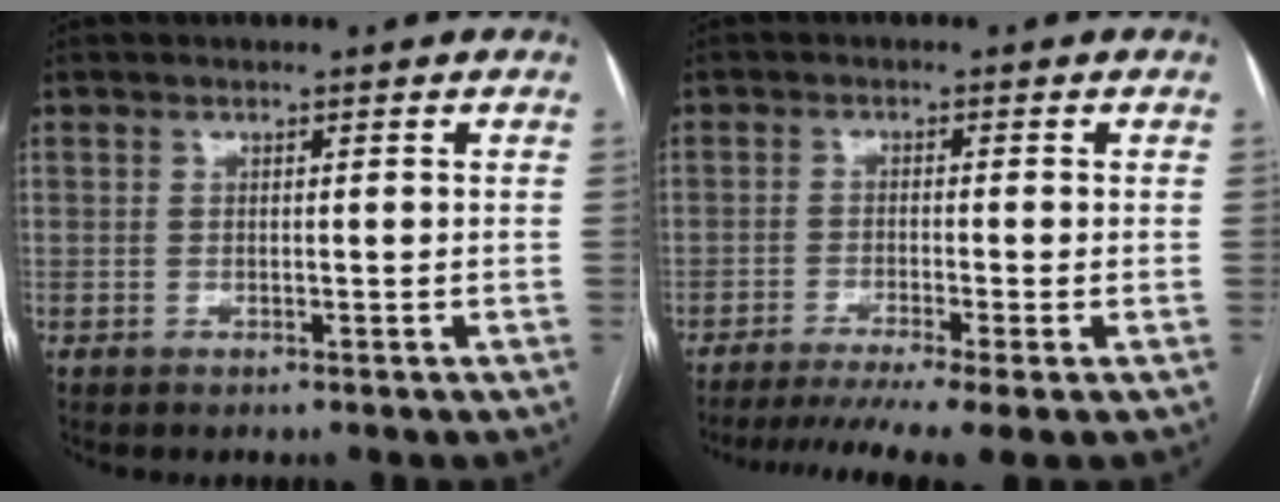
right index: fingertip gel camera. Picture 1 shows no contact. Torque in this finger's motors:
{"motor_torque": [0.89, -0.66, 0.42, 0.10]}